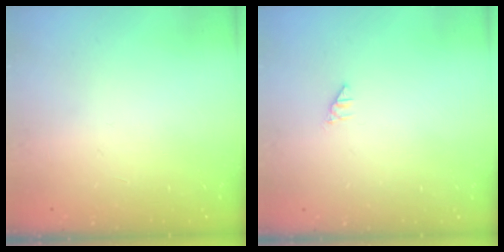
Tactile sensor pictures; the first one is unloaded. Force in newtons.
{"total": 0.0}